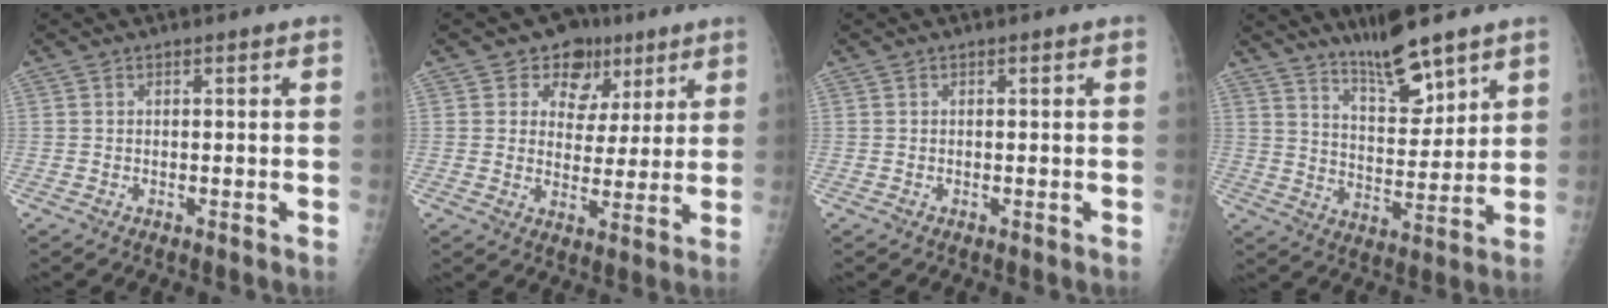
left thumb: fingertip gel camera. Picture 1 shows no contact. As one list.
[{"total": 9.3, "force": [5.1, 7.3, 2.7], "torque": [0.003, -0.014, 0.075]}, {"total": 0.0}, {"total": 10.7, "force": [8.3, 2.6, 6.3], "torque": [-0.088, -0.065, 0.150]}]